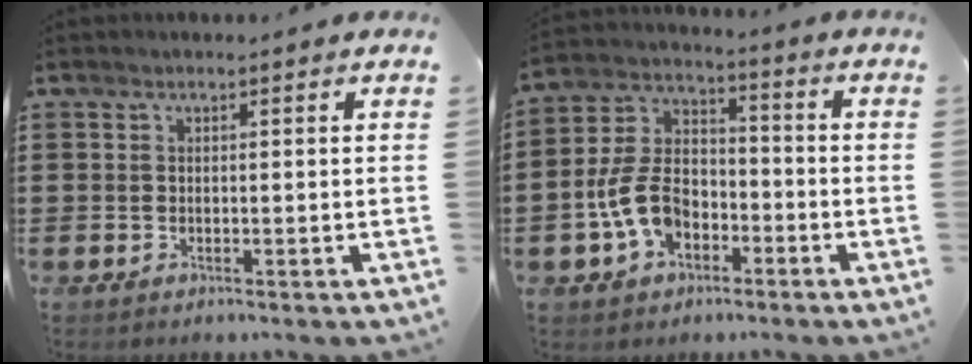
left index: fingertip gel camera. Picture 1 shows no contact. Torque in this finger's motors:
{"motor_torque": [1.48, 0.65, 0.59, 0.19]}